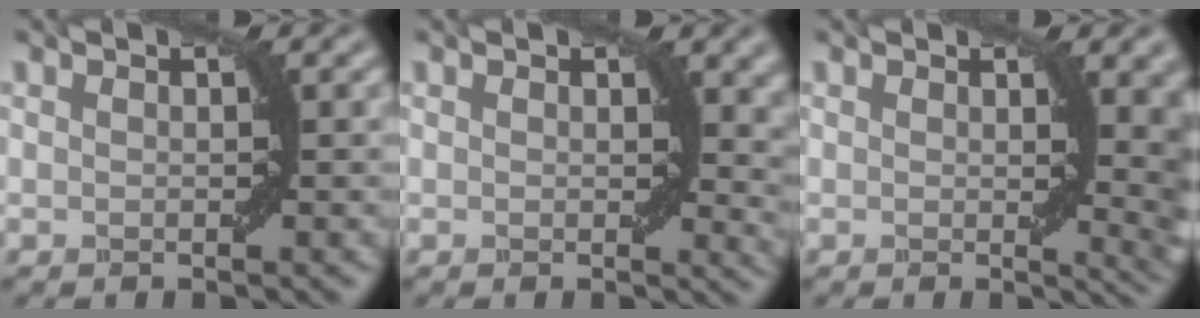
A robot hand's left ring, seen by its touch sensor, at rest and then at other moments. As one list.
[{"total": 3.6, "force": [1.1, 2.0, 2.8], "torque": [-0.022, -0.009, 0.017]}, {"total": 7.1, "force": [1.0, 2.9, 6.4], "torque": [-0.039, -0.003, 0.017]}]